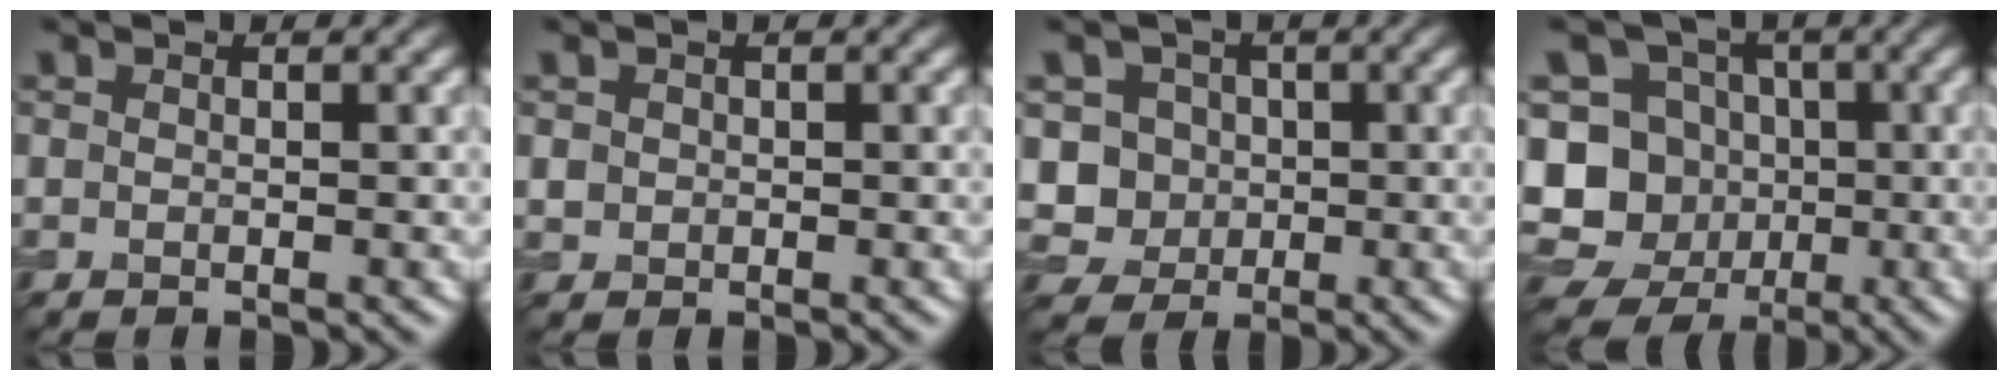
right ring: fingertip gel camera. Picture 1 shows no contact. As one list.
[{"total": 0.9, "force": [0.1, 0.9, 0.2], "torque": [0.001, -0.003, 0.003]}, {"total": 3.9, "force": [0.1, 3.7, 1.3], "torque": [-0.011, 0.002, -0.007]}, {"total": 12.3, "force": [-2.6, 11.5, 3.6], "torque": [-0.093, 0.016, -0.058]}]